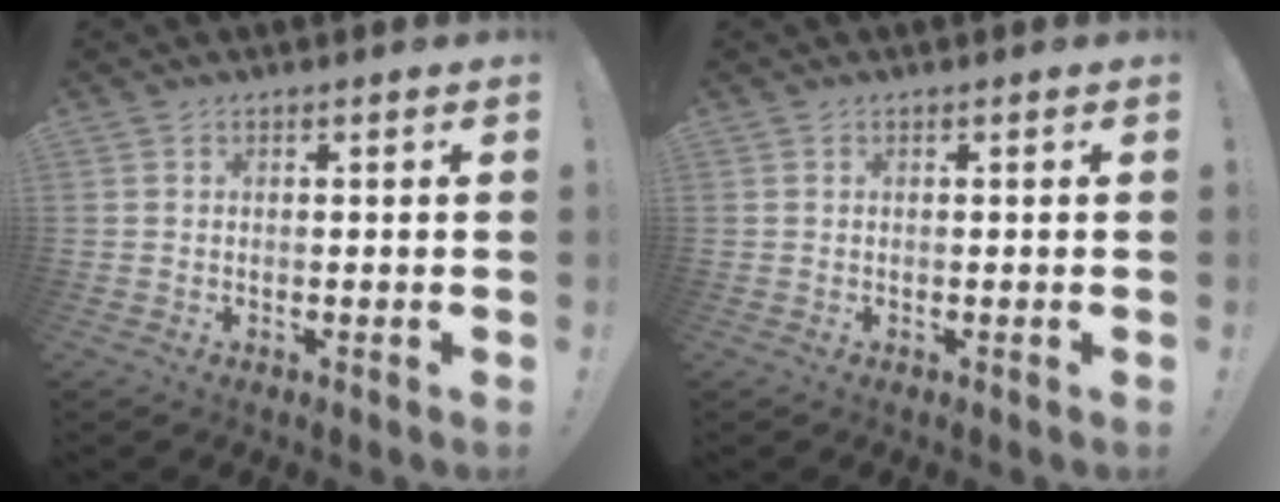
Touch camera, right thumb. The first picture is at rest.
{"total": 0.0}